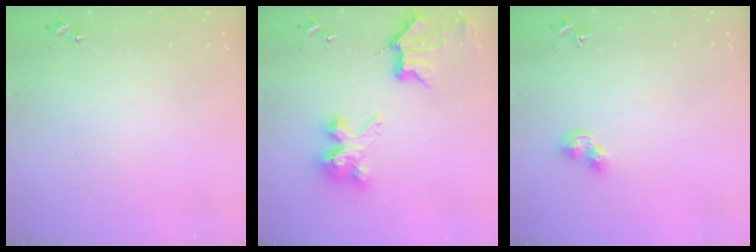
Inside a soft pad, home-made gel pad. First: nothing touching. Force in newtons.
{"total": 10.0, "press": 9.9, "slide": 1.2}
{"total": 7.8, "press": 7.7, "slide": 0.8}